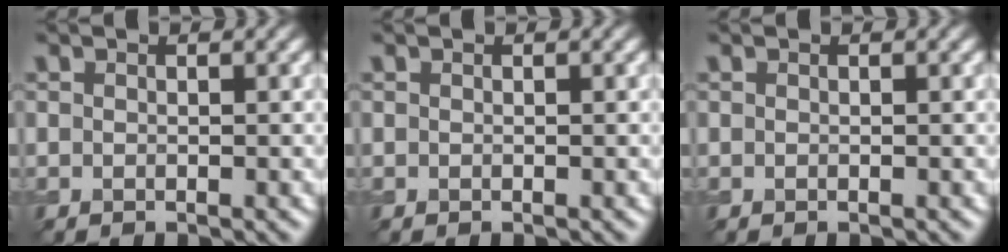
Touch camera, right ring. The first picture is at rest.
{"total": 0.0}
{"total": 0.0}